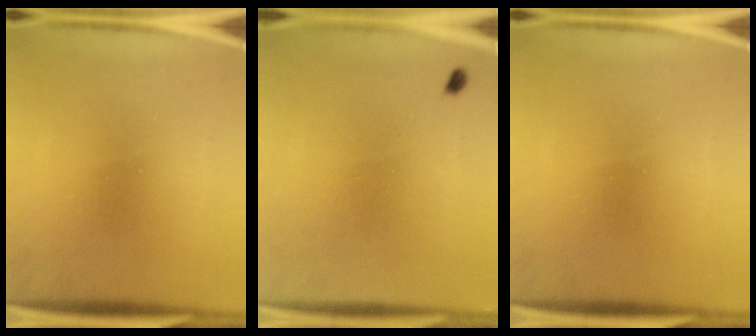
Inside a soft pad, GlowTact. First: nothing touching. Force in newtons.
{"total": 0.8}
{"total": 0.0}